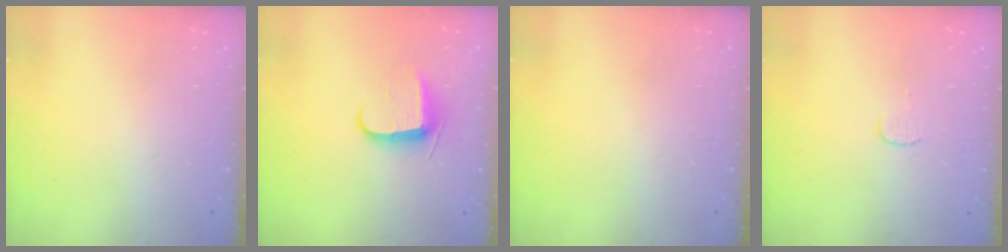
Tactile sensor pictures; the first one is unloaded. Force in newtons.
{"total": 9.1, "press": 9.0, "slide": 1.0}
{"total": 0.0}
{"total": 3.5, "press": 3.5, "slide": 0.3}